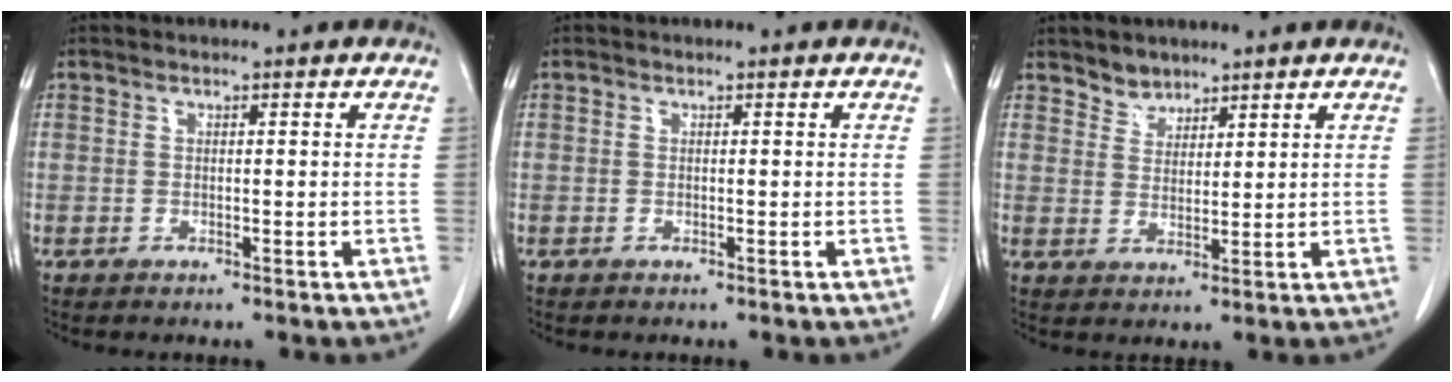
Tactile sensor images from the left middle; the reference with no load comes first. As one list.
[{"total": 0.0}, {"total": 3.0, "force": [2.6, 1.5, 0.0], "torque": [0.007, 0.001, 0.044]}]